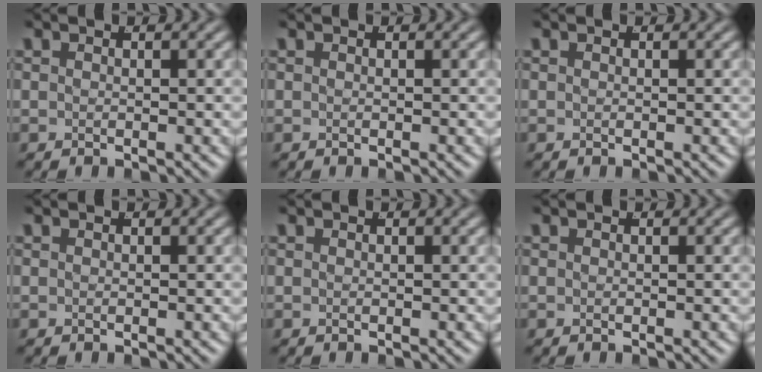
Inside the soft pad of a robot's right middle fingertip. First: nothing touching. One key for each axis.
{"total": 0.0}
{"total": 0.0}
{"total": 0.0}
{"total": 0.0}
{"total": 0.0}